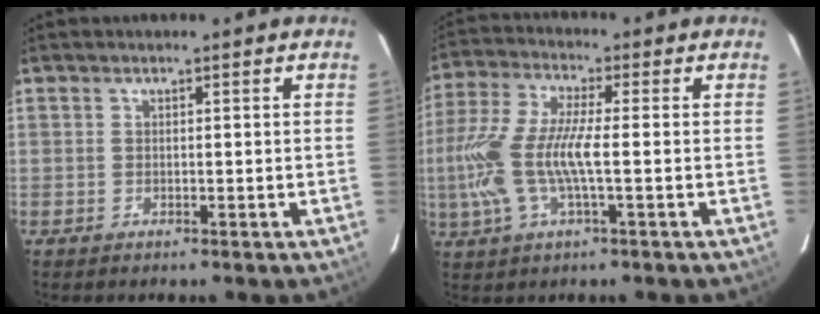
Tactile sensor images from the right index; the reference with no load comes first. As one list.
[{"total": 14.3, "force": [-2.1, 3.4, 13.7], "torque": [-0.284, -0.003, -0.043]}]